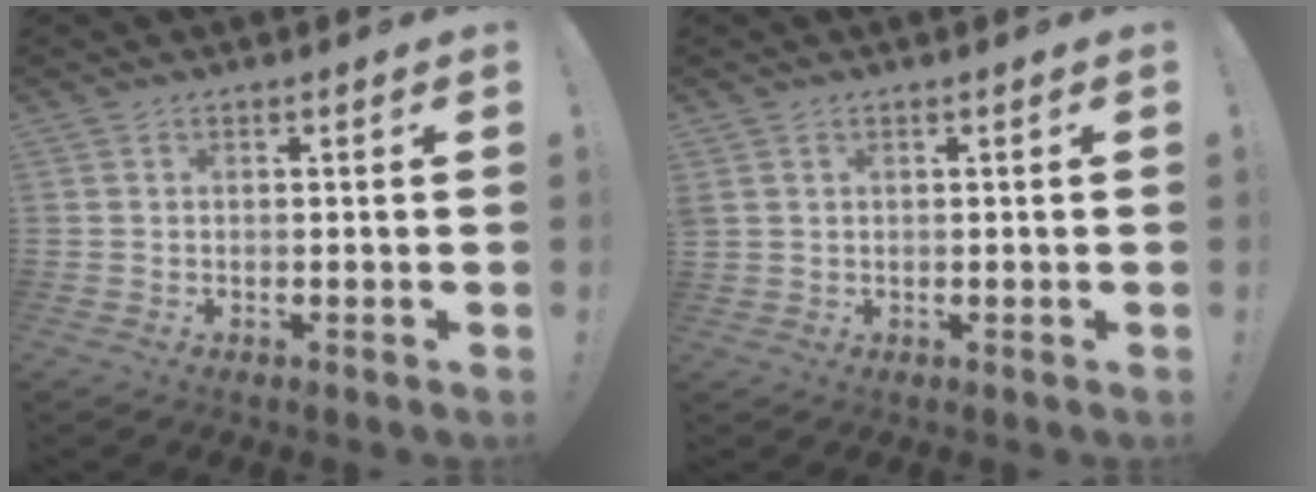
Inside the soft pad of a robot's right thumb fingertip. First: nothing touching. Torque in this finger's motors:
{"motor_torque": [0.17, 0.20, 0.67, 0.30, 0.11]}